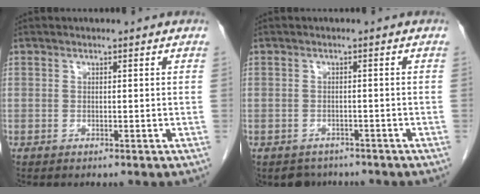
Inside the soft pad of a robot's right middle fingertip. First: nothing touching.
{"total": 4.4, "force": [-3.7, 2.5, 0.2], "torque": [0.004, 0.002, -0.051]}